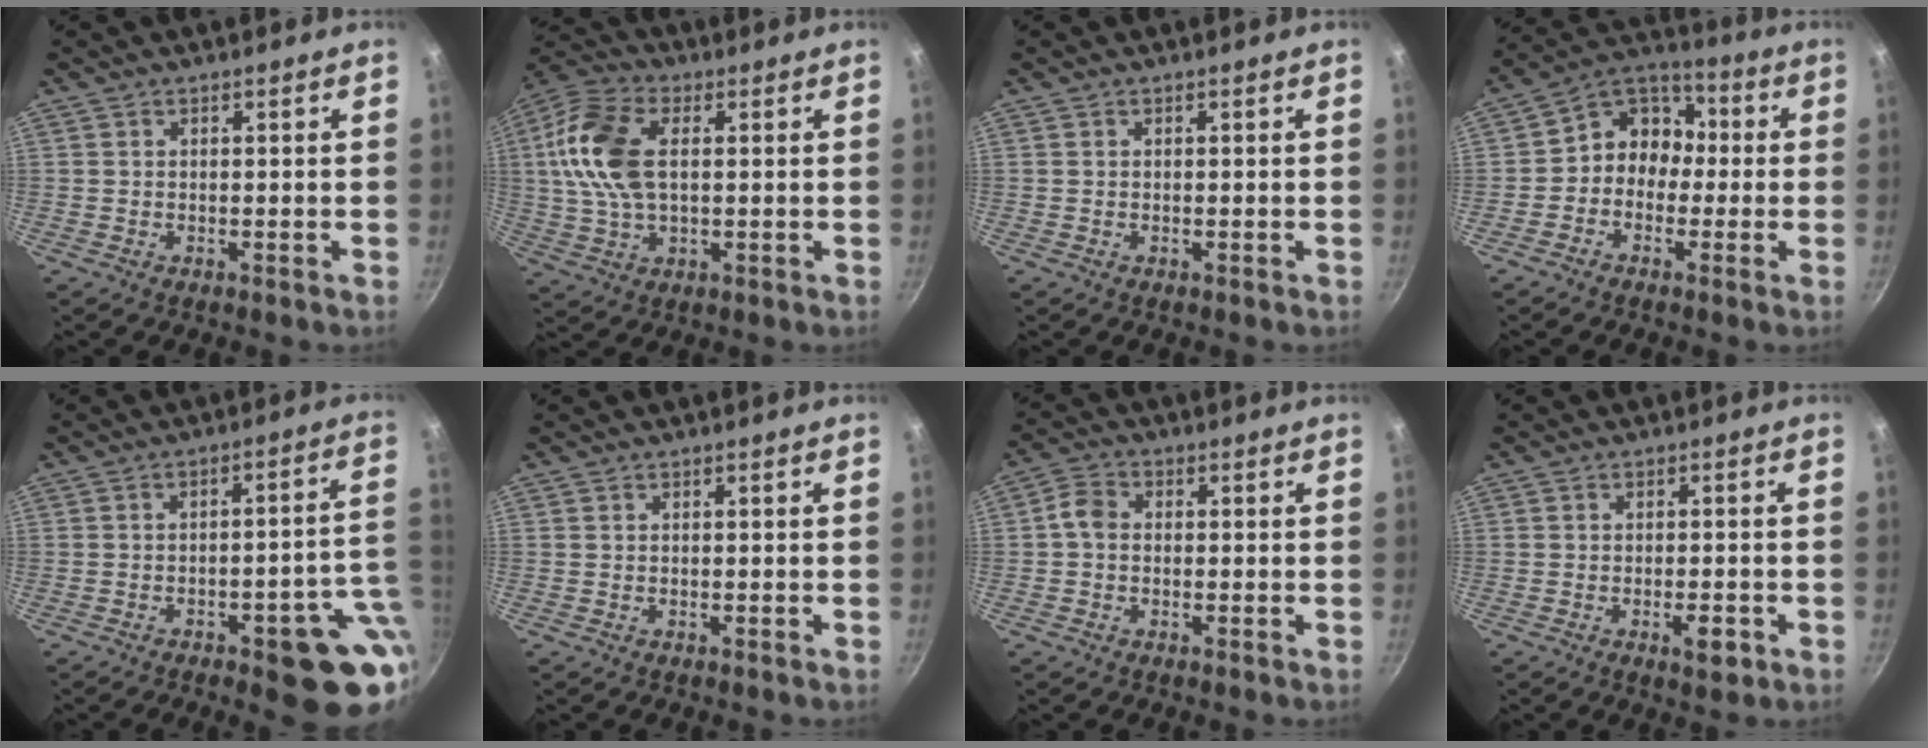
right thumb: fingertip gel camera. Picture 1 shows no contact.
{"total": 14.4, "force": [2.1, 8.4, 11.5], "torque": [-0.218, 0.015, 0.028]}
{"total": 0.0}
{"total": 9.4, "force": [-1.1, 8.0, 4.8], "torque": [-0.033, 0.043, -0.046]}
{"total": 14.0, "force": [-3.6, 4.7, 12.7], "torque": [-0.111, 0.029, -0.042]}
{"total": 0.0}
{"total": 3.6, "force": [-0.3, 2.8, 2.2], "torque": [-0.043, 0.015, -0.018]}
{"total": 3.8, "force": [-1.6, 1.5, 3.1], "torque": [-0.041, 0.009, -0.020]}